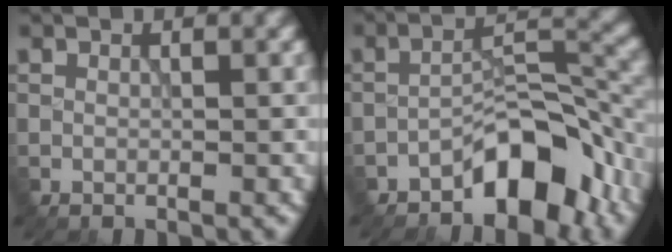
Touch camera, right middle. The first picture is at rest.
{"total": 6.7, "force": [-4.5, 2.6, 4.3], "torque": [-0.053, 0.021, -0.077]}